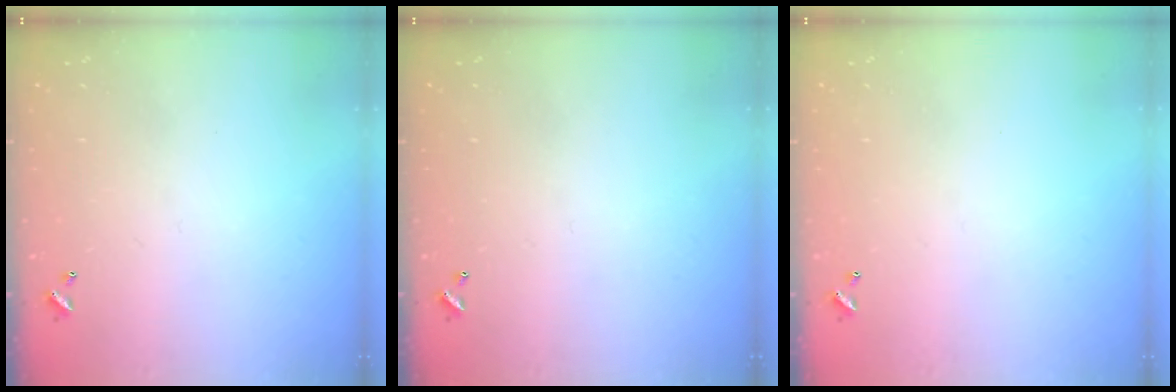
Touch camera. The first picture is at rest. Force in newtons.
{"total": 0.0}
{"total": 0.0}